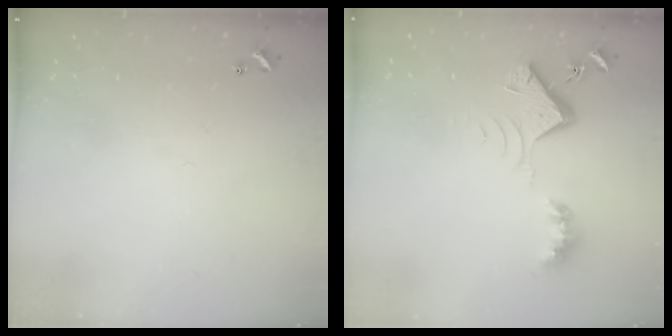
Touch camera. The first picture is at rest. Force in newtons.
{"total": 7.7, "press": 7.7, "slide": 0.3}